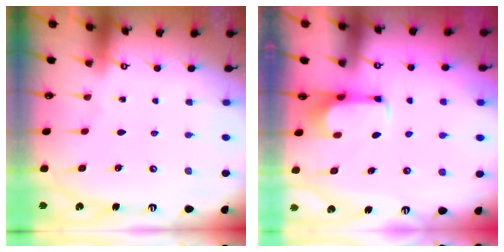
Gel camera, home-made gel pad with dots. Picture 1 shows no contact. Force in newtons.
{"total": 1.9, "press": 1.9, "slide": 0.2}